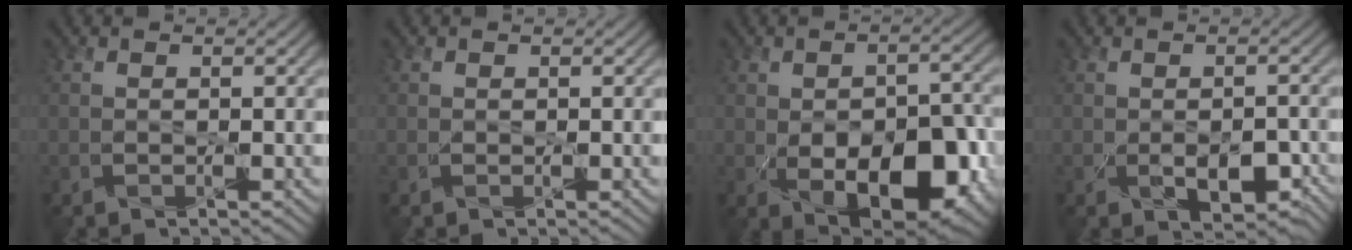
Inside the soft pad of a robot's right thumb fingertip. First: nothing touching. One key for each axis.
{"total": 0.0}
{"total": 12.7, "fx": -3.7, "fy": 7.1, "fz": 9.9, "tx": -0.139, "ty": -0.018, "tz": -0.049}
{"total": 5.0, "fx": -1.6, "fy": 2.9, "fz": 3.7, "tx": -0.059, "ty": -0.021, "tz": -0.012}